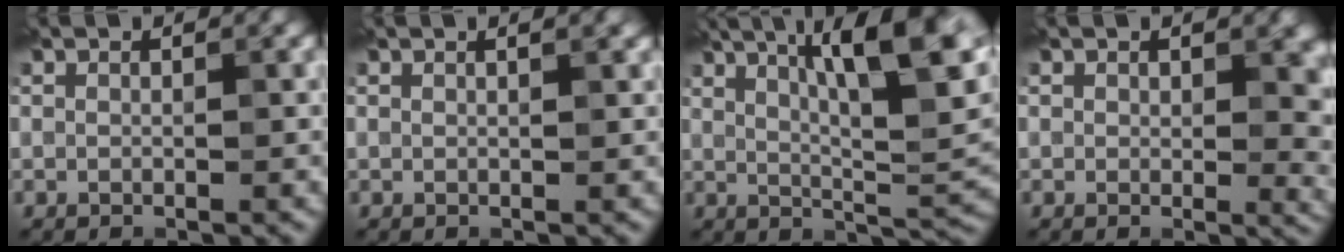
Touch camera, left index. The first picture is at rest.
{"total": 1.3, "force": [0.7, 0.4, 0.9], "torque": [-0.008, 0.004, 0.007]}
{"total": 12.5, "force": [5.5, 3.2, 10.8], "torque": [-0.142, 0.015, 0.085]}
{"total": 4.3, "force": [1.1, 2.4, 3.3], "torque": [-0.029, -0.006, 0.019]}